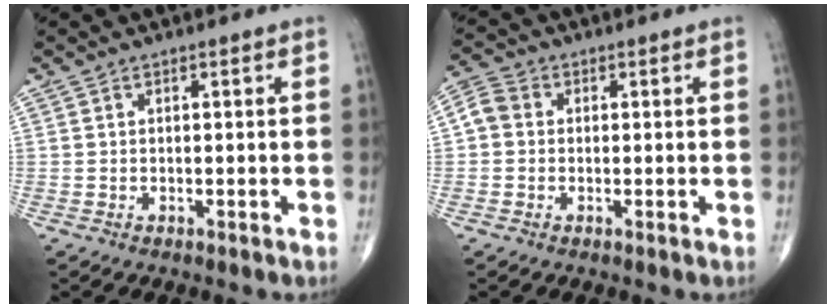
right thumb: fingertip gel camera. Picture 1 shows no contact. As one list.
[{"total": 4.0, "force": [0.0, 3.5, 1.9], "torque": [-0.034, 0.012, -0.008]}]